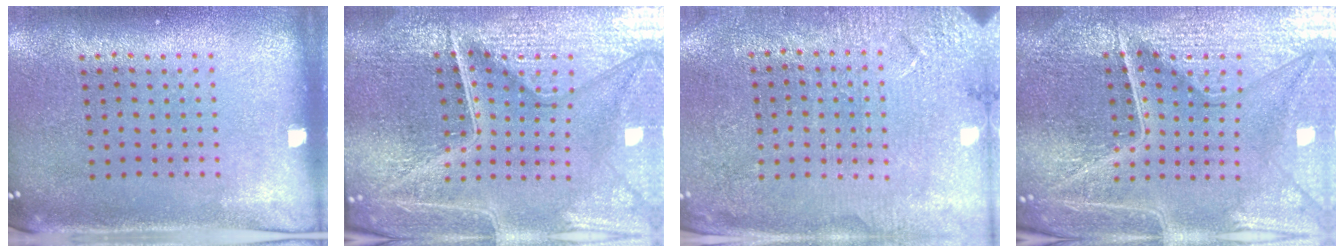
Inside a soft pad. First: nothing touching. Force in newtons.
{"total": 7.0, "press": 6.1, "slide": 3.5}
{"total": 2.9, "press": 2.9, "slide": 0.3}
{"total": 6.5, "press": 5.8, "slide": 3.0}